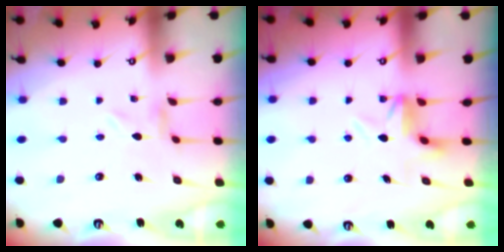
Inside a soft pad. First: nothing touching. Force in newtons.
{"total": 5.0, "press": 5.0, "slide": 0.2}